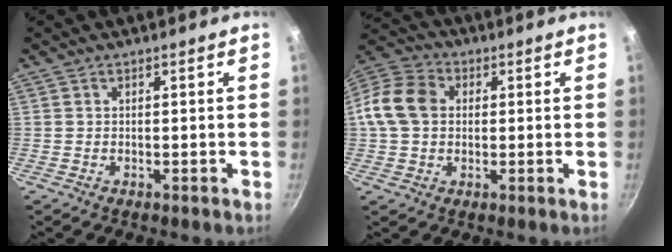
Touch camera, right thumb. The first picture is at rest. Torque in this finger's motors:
{"motor_torque": [-0.39, 0.42, 0.09, -0.07, 0.11]}